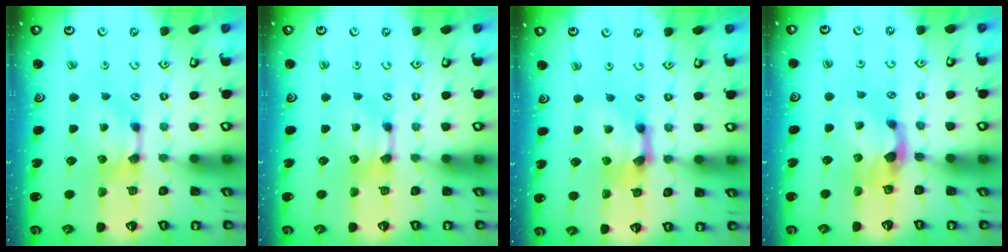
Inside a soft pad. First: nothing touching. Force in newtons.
{"total": 0.0}
{"total": 2.4, "press": 1.6, "slide": 1.8}
{"total": 1.7, "press": 1.0, "slide": 1.4}